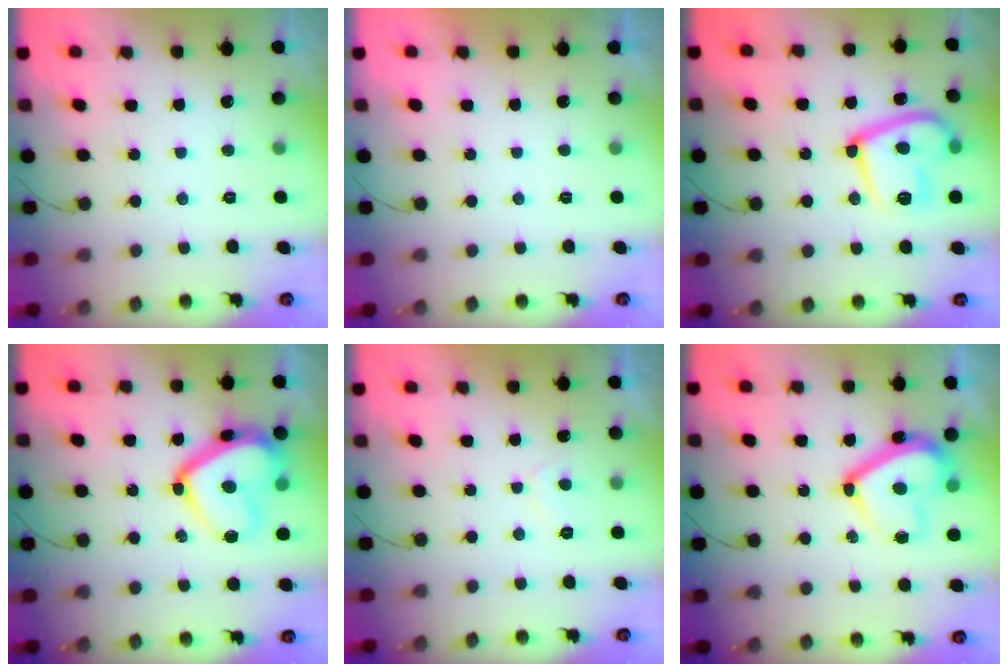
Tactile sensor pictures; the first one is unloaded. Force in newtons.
{"total": 2.1, "press": 2.1, "slide": 0.4}
{"total": 16.8, "press": 16.7, "slide": 1.7}
{"total": 17.7, "press": 17.7, "slide": 1.4}
{"total": 2.8, "press": 2.7, "slide": 0.8}
{"total": 15.2, "press": 15.1, "slide": 1.8}